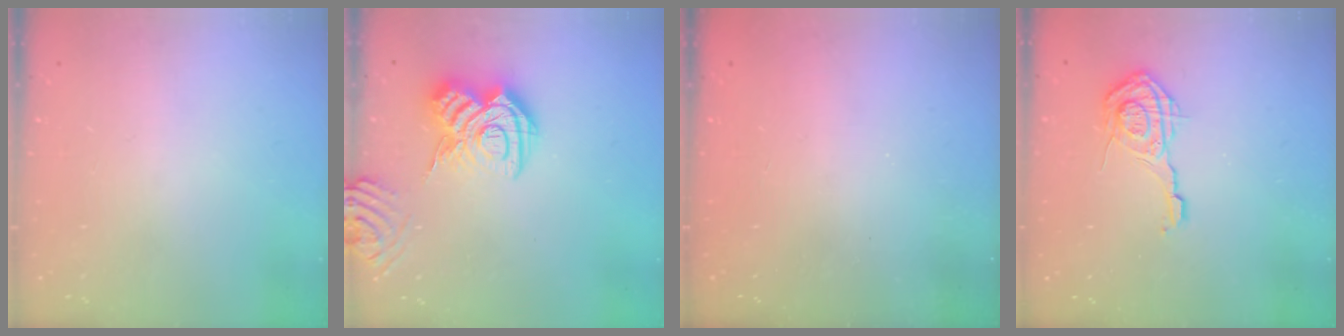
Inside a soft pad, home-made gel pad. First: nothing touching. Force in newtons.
{"total": 14.7, "press": 14.6, "slide": 1.4}
{"total": 2.5, "press": 2.4, "slide": 0.8}
{"total": 11.4, "press": 11.4, "slide": 0.6}